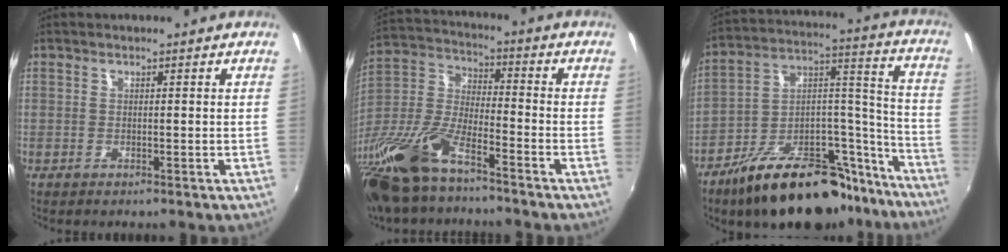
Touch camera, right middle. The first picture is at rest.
{"total": 19.6, "force": [-13.6, 6.0, 12.8], "torque": [-0.289, -0.025, -0.271]}
{"total": 25.9, "force": [-18.8, 10.8, 14.1], "torque": [-0.198, 0.051, -0.273]}